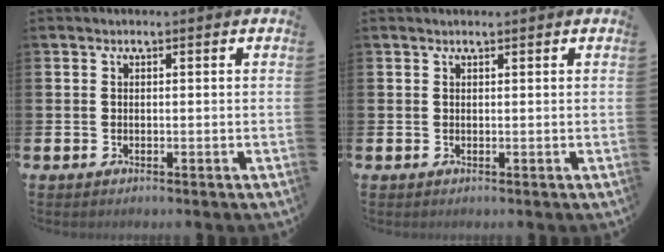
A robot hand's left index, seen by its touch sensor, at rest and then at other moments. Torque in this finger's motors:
{"motor_torque": [0.23, -0.33, -0.07, 0.00]}